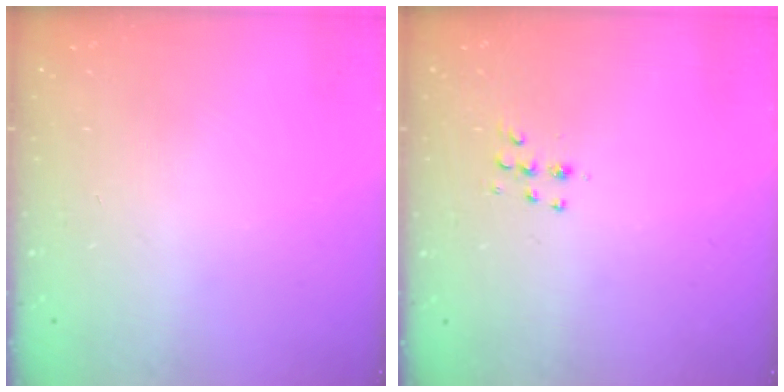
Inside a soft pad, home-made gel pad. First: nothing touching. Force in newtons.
{"total": 5.2, "press": 5.1, "slide": 1.0}